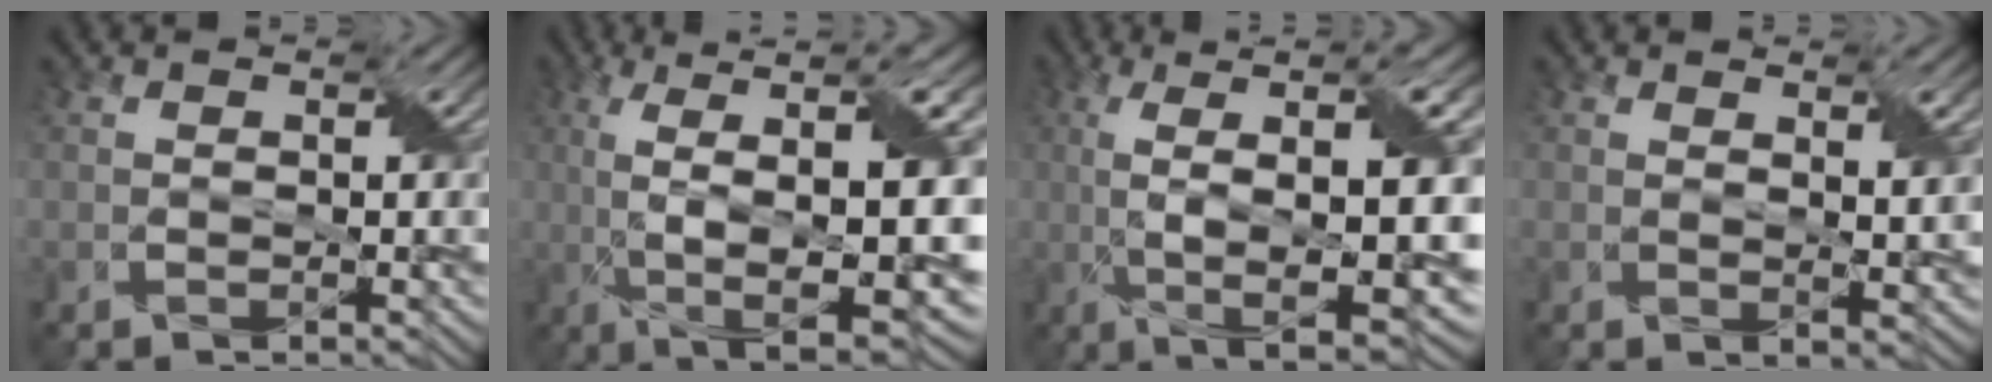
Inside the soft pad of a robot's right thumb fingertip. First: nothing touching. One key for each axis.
{"total": 16.7, "fx": -3.2, "fy": 5.5, "fz": 15.5, "tx": -0.266, "ty": 0.002, "tz": -0.051}
{"total": 15.8, "fx": -2.2, "fy": 4.3, "fz": 15.1, "tx": -0.263, "ty": 0.011, "tz": -0.027}
{"total": 3.2, "fx": 1.8, "fy": 0.6, "fz": 2.6, "tx": -0.053, "ty": -0.005, "tz": 0.033}